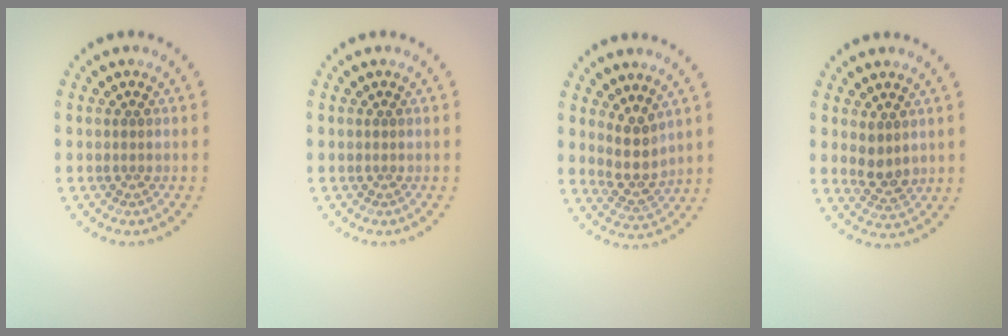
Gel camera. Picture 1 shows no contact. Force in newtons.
{"total": 0.0}
{"total": 2.9, "press": 2.2, "slide": 1.9}
{"total": 2.4, "press": 2.1, "slide": 1.0}